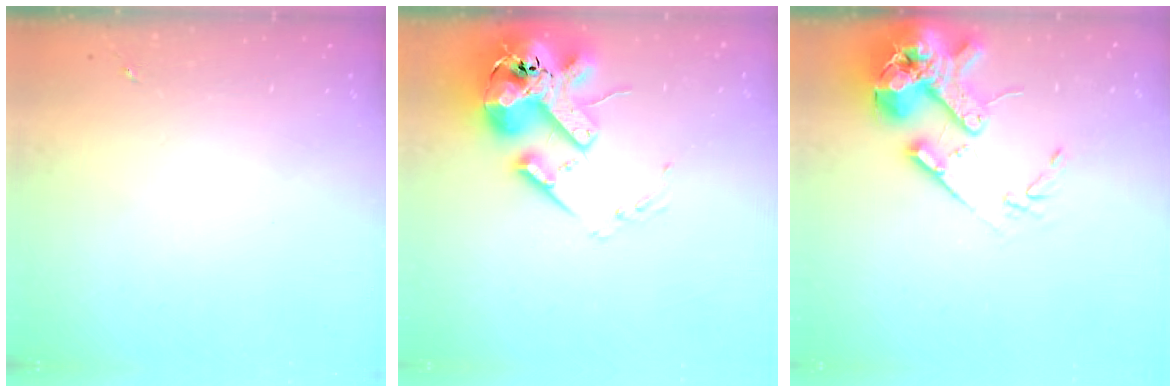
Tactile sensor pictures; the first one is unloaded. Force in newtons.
{"total": 21.9, "press": 21.5, "slide": 4.0}
{"total": 18.0, "press": 17.8, "slide": 2.5}